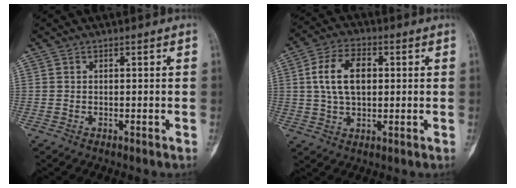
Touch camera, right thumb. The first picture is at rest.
{"total": 9.9, "force": [1.5, 5.9, 7.7], "torque": [-0.134, 0.009, 0.027]}